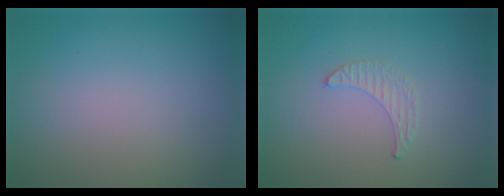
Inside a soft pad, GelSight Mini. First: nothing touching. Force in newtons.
{"total": 0.5, "press": 0.5, "slide": 0.2}